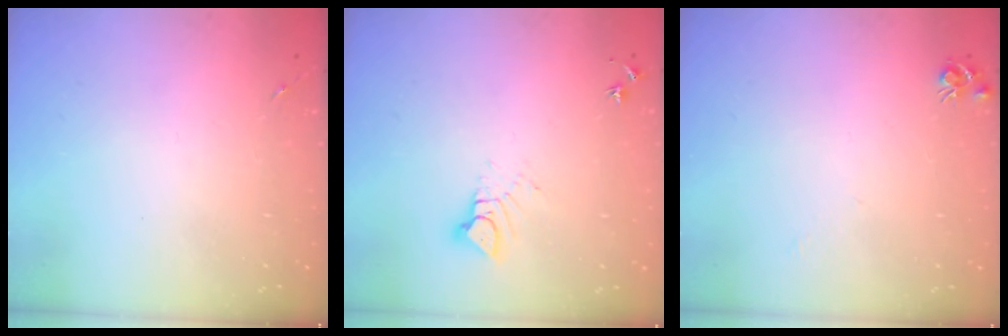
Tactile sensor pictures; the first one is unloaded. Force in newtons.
{"total": 6.3, "press": 6.3, "slide": 0.1}
{"total": 5.1, "press": 5.0, "slide": 0.7}